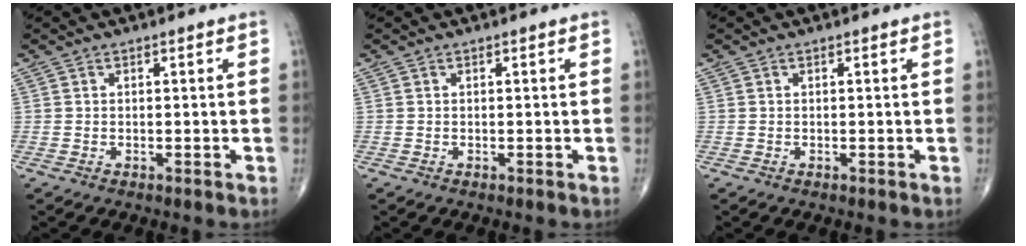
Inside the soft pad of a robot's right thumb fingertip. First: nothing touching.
{"total": 0.0}
{"total": 0.0}